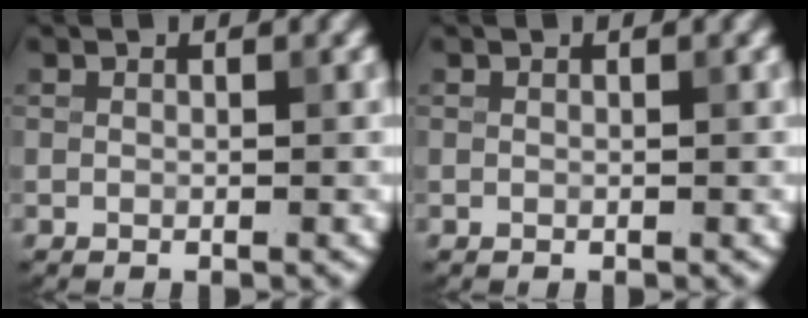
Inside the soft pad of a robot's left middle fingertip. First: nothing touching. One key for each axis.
{"total": 0.0}